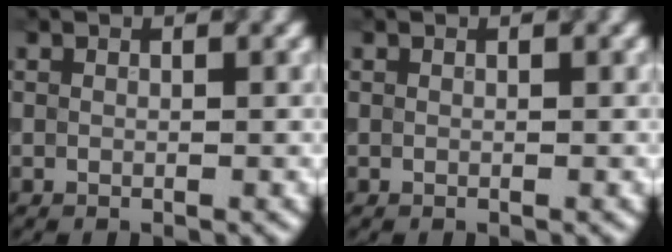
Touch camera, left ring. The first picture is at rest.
{"total": 0.0}